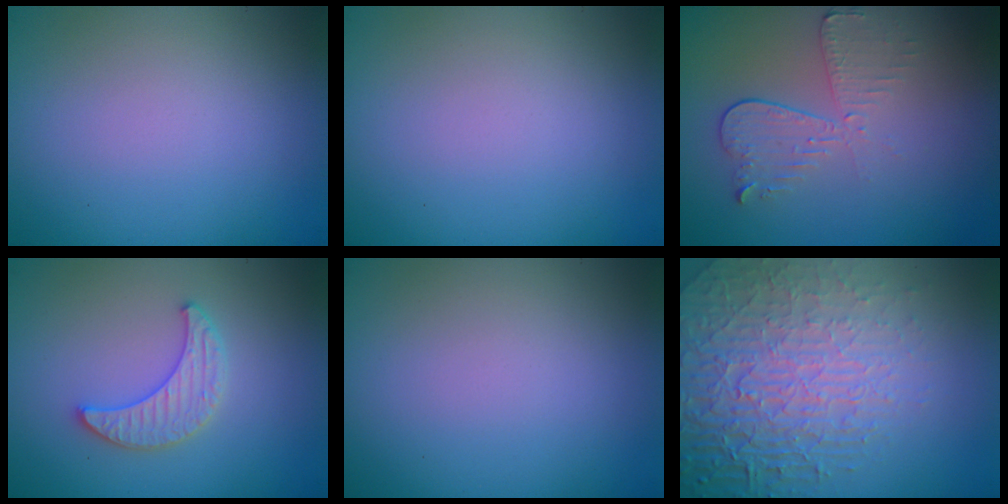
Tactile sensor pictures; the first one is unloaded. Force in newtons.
{"total": 0.0}
{"total": 3.1, "press": 2.7, "slide": 1.6}
{"total": 2.9, "press": 2.9, "slide": 0.7}
{"total": 0.0}
{"total": 9.0, "press": 6.0, "slide": 6.6}